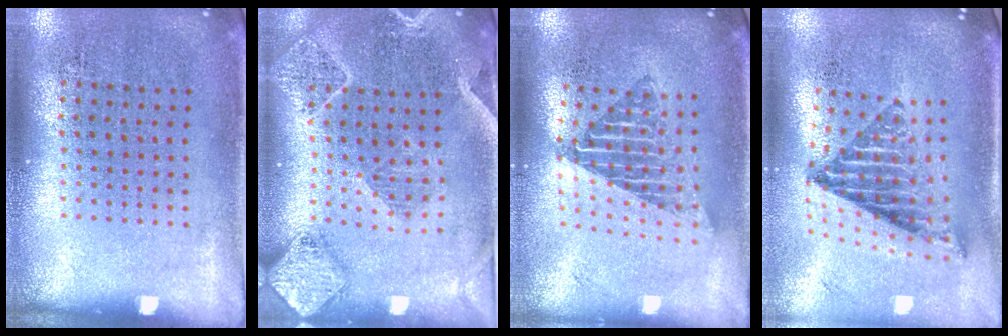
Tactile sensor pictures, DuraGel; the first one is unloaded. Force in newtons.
{"total": 2.3, "press": 2.1, "slide": 0.9}
{"total": 1.7, "press": 1.3, "slide": 1.1}
{"total": 1.5, "press": 1.3, "slide": 0.9}